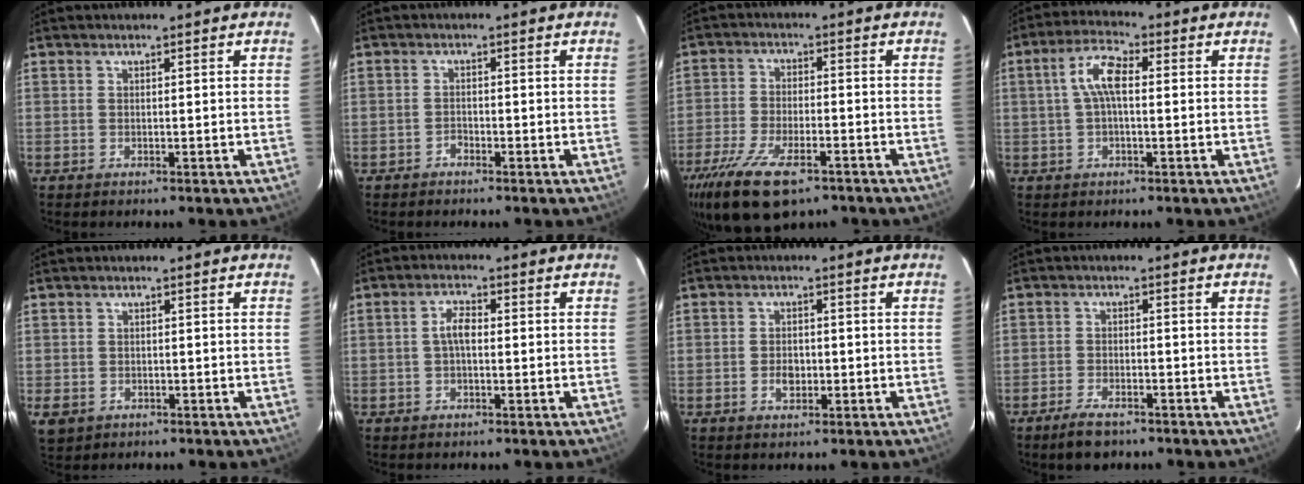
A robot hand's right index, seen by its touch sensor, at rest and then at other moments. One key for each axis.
{"total": 1.1, "fx": -1.0, "fy": 0.5, "fz": 0.1, "tx": -0.003, "ty": 0.002, "tz": -0.019}
{"total": 15.1, "fx": -10.0, "fy": 6.1, "fz": 9.6, "tx": -0.214, "ty": -0.037, "tz": -0.176}
{"total": 6.3, "fx": 0.5, "fy": 2.4, "fz": 5.8, "tx": -0.118, "ty": 0.018, "tz": 0.008}
{"total": 4.6, "fx": -1.2, "fy": 3.9, "fz": 2.1, "tx": -0.045, "ty": -0.006, "tz": -0.014}
{"total": 3.1, "fx": -0.2, "fy": 1.4, "fz": 2.8, "tx": -0.056, "ty": 0.010, "tz": -0.003}
{"total": 3.0, "fx": -0.8, "fy": 2.1, "fz": 2.0, "tx": -0.036, "ty": 0.002, "tz": -0.013}
{"total": 5.0, "fx": -3.8, "fy": 1.9, "fz": 2.6, "tx": -0.066, "ty": -0.003, "tz": -0.068}